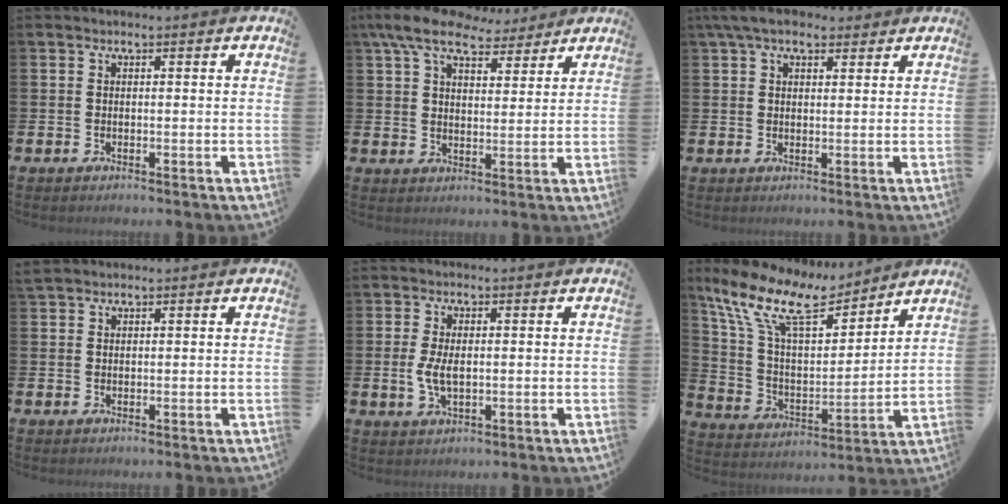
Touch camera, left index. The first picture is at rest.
{"total": 8.9, "force": [7.4, 3.4, 3.7], "torque": [-0.089, -0.023, 0.135]}
{"total": 5.4, "force": [4.3, 2.3, 2.4], "torque": [-0.051, -0.004, 0.078]}
{"total": 1.4, "force": [1.3, 0.5, 0.2], "torque": [0.001, 0.002, 0.023]}
{"total": 3.5, "force": [0.1, 1.7, 3.1], "torque": [-0.060, 0.006, 0.000]}
{"total": 13.1, "force": [10.8, 4.2, 6.2], "torque": [-0.173, -0.055, 0.192]}